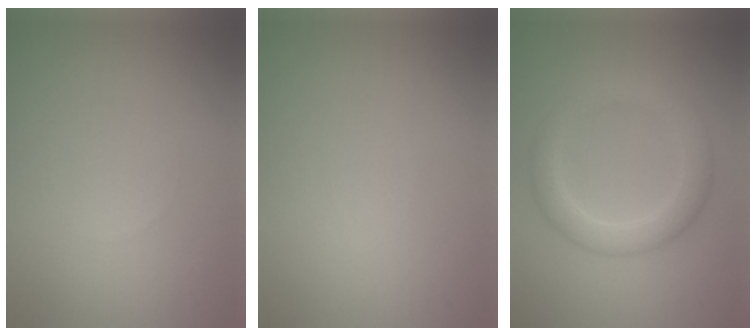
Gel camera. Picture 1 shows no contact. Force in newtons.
{"total": 0.0}
{"total": 3.7, "press": 3.7, "slide": 0.2}